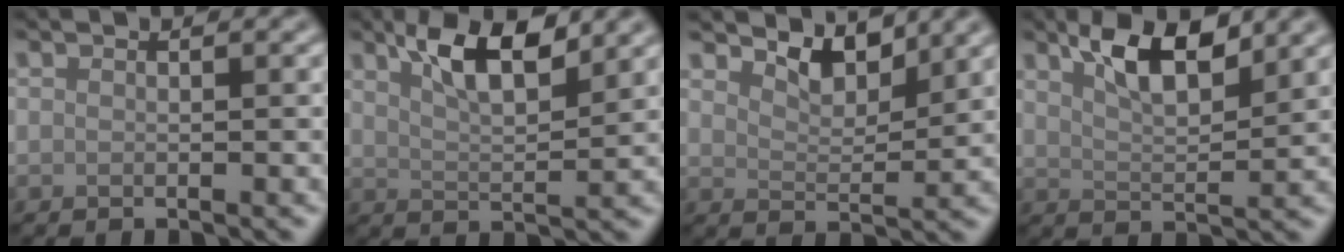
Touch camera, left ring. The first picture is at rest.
{"total": 5.6, "force": [3.4, 1.7, 4.2], "torque": [-0.072, 0.003, 0.056]}
{"total": 3.5, "force": [3.1, 0.9, 1.2], "torque": [-0.028, -0.010, 0.051]}
{"total": 5.4, "force": [3.3, 1.9, 3.9], "torque": [-0.069, 0.002, 0.055]}